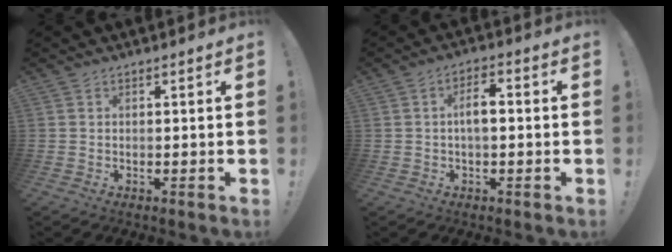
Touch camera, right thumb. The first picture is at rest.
{"total": 5.6, "force": [-0.4, 2.3, 5.1], "torque": [-0.087, 0.012, -0.007]}